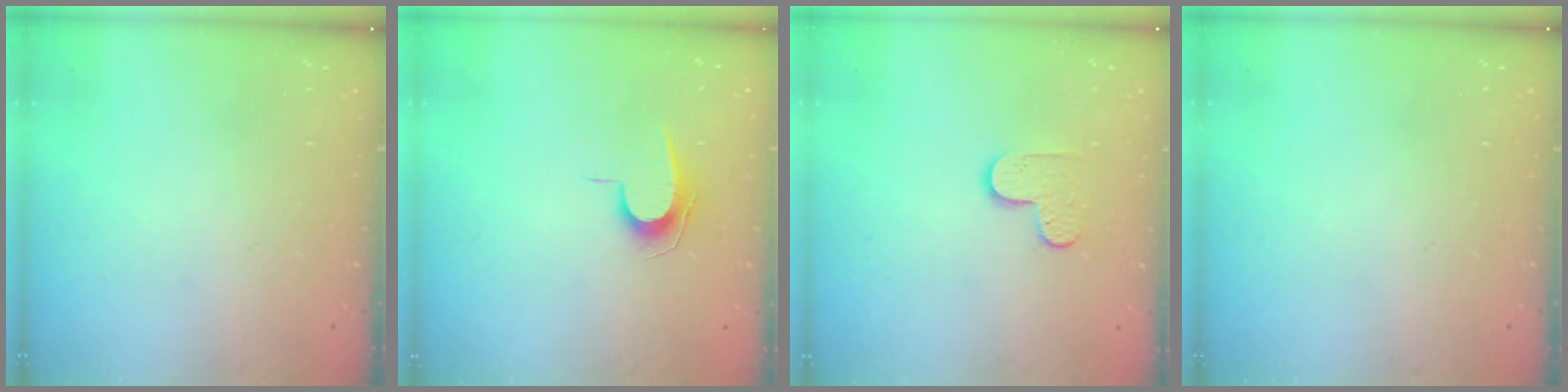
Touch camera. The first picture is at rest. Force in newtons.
{"total": 7.1, "press": 7.0, "slide": 0.7}
{"total": 7.1, "press": 7.1, "slide": 0.6}
{"total": 0.0}